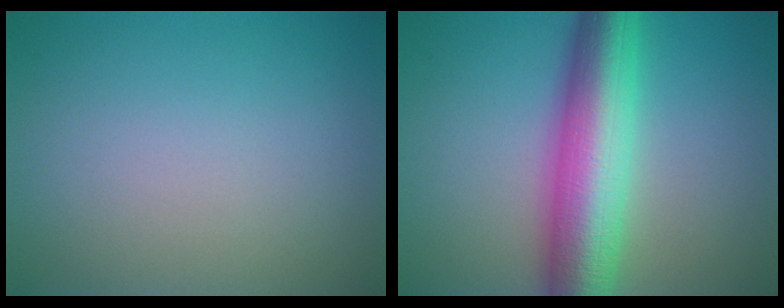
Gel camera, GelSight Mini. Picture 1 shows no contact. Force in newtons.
{"total": 9.8, "press": 9.8, "slide": 0.1}